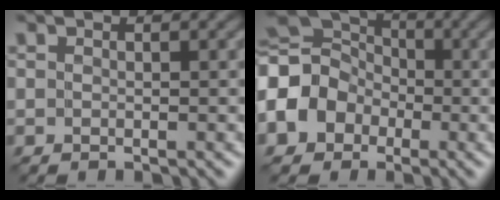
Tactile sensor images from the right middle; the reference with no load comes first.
{"total": 9.7, "force": [-1.5, 8.3, 4.7], "torque": [-0.105, 0.003, -0.063]}